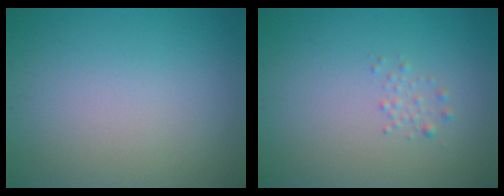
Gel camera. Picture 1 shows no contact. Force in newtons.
{"total": 0.8, "press": 0.8, "slide": 0.0}